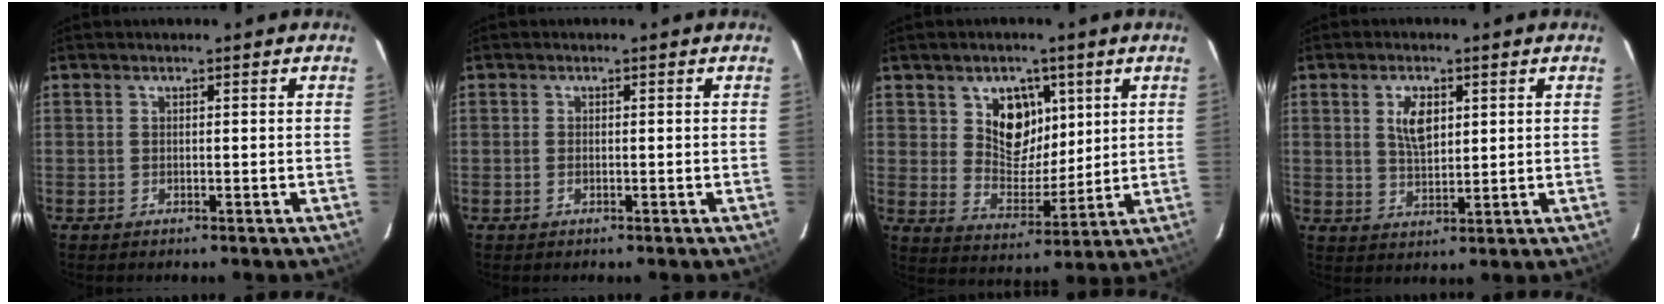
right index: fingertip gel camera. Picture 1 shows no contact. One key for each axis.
{"total": 1.0, "fx": -0.3, "fy": 0.6, "fz": 0.7, "tx": -0.015, "ty": 0.000, "tz": -0.006}
{"total": 9.7, "fx": 4.1, "fy": 7.2, "fz": 5.1, "tx": -0.085, "ty": -0.005, "tz": 0.080}
{"total": 5.8, "fx": 1.9, "fy": 2.9, "fz": 4.6, "tx": -0.083, "ty": 0.004, "tz": 0.038}